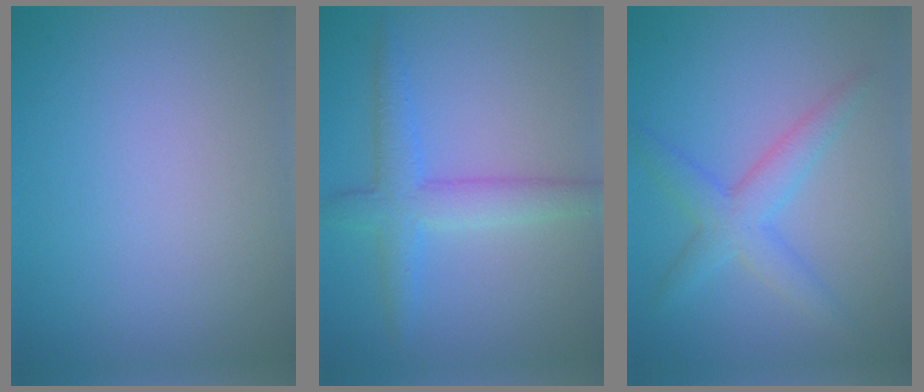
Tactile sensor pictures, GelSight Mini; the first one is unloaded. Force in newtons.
{"total": 4.0, "press": 4.0, "slide": 0.2}
{"total": 3.6, "press": 3.6, "slide": 0.2}